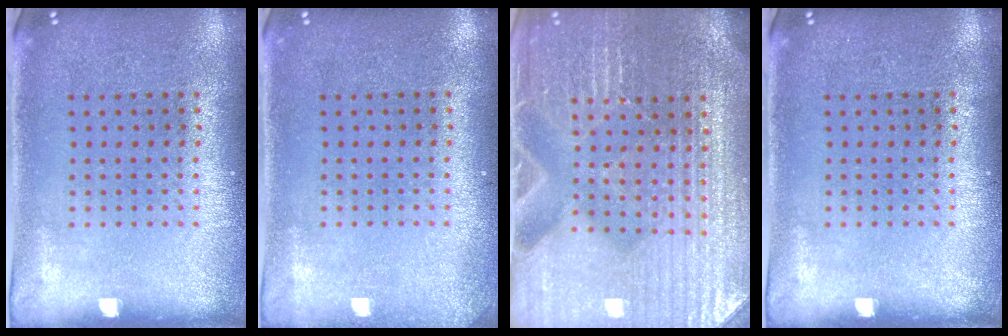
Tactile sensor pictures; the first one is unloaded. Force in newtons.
{"total": 1.0, "press": 1.0, "slide": 0.1}
{"total": 4.9, "press": 4.6, "slide": 1.6}
{"total": 0.0}